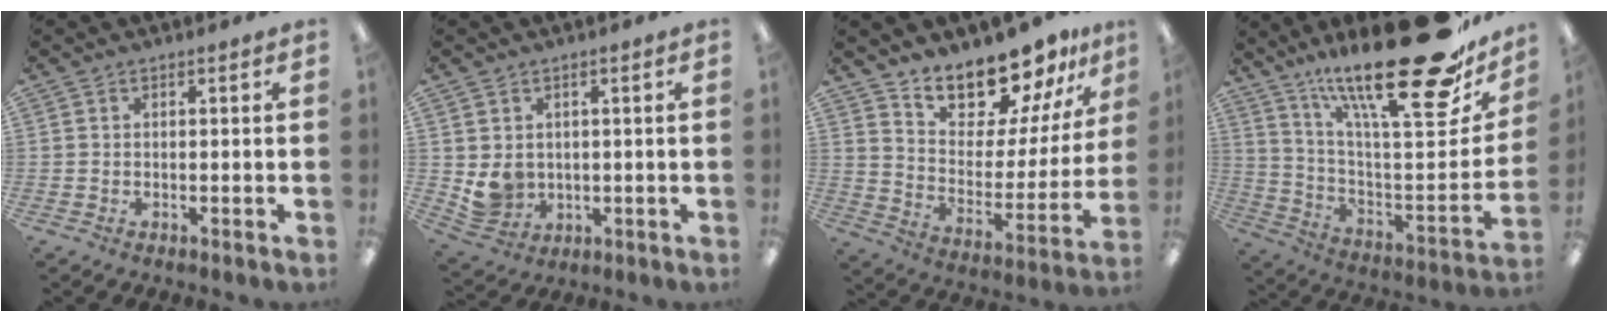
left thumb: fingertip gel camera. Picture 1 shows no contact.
{"total": 5.7, "force": [1.7, 5.0, 2.0], "torque": [-0.047, -0.008, 0.035]}
{"total": 15.2, "force": [13.9, 5.1, 3.7], "torque": [-0.063, -0.127, 0.249]}
{"total": 29.1, "force": [20.6, 7.1, 19.3], "torque": [-0.292, -0.135, 0.332]}